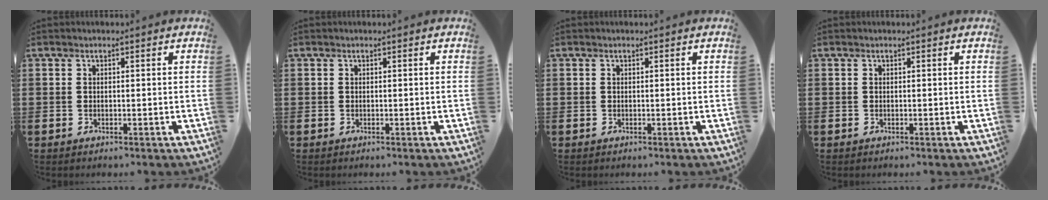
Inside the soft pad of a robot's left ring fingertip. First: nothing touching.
{"total": 0.0}
{"total": 0.0}
{"total": 0.0}